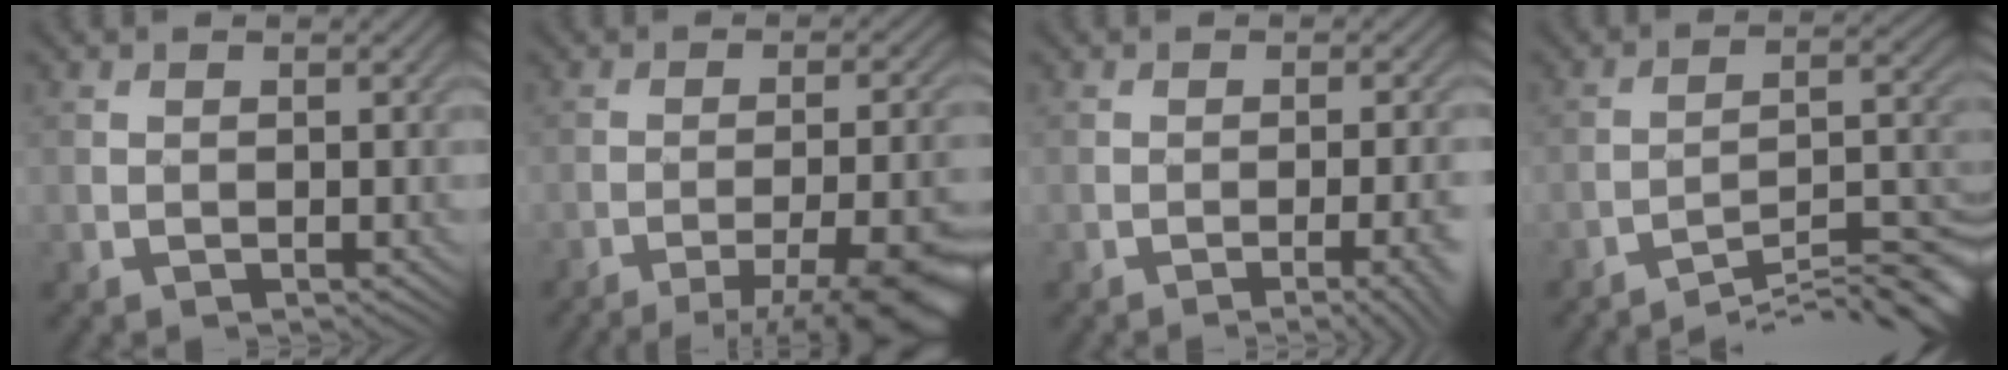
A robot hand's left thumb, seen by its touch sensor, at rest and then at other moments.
{"total": 11.8, "force": [-8.4, 2.2, 8.0], "torque": [-0.105, 0.002, -0.107]}
{"total": 5.0, "force": [-2.5, 1.1, 4.1], "torque": [-0.045, -0.001, -0.028]}
{"total": 10.2, "force": [-8.8, 0.8, 5.1], "torque": [-0.080, 0.015, -0.142]}